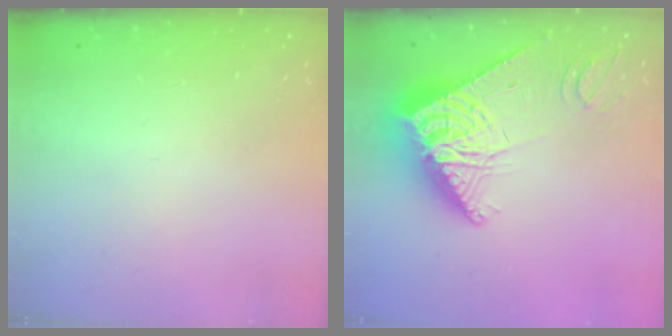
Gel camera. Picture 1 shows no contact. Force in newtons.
{"total": 14.9, "press": 14.8, "slide": 1.4}